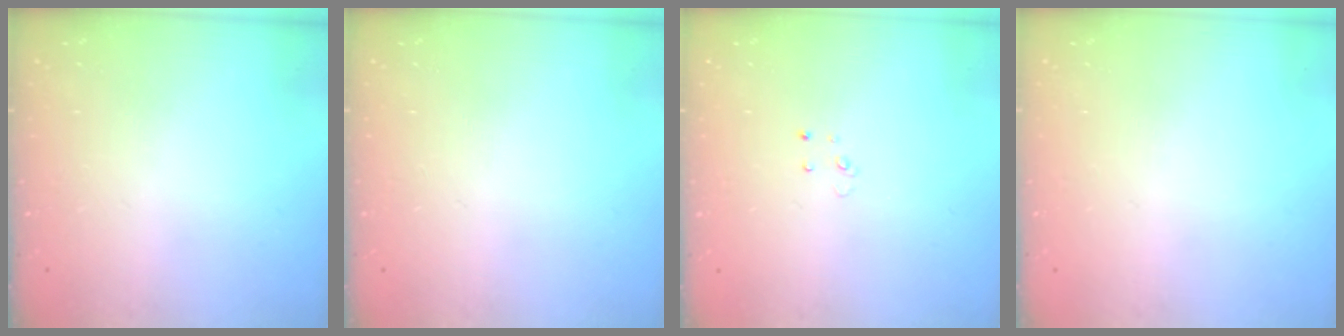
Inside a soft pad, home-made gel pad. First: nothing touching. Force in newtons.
{"total": 0.0}
{"total": 2.5, "press": 2.5, "slide": 0.2}
{"total": 0.0}